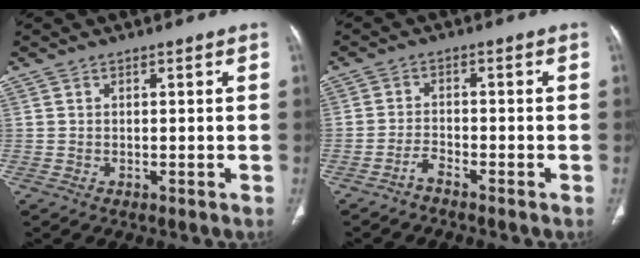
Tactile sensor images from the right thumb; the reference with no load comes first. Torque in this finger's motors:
{"motor_torque": [-0.49, 0.18, -0.24, 0.37, 0.00]}